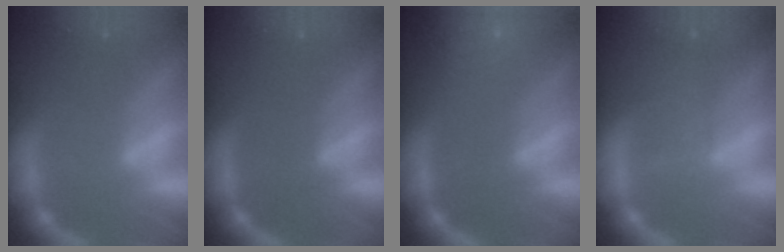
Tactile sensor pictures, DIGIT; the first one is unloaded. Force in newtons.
{"total": 0.0}
{"total": 9.1}
{"total": 3.0}